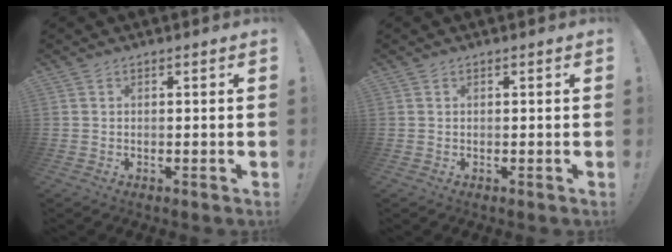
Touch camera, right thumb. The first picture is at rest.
{"total": 0.0}